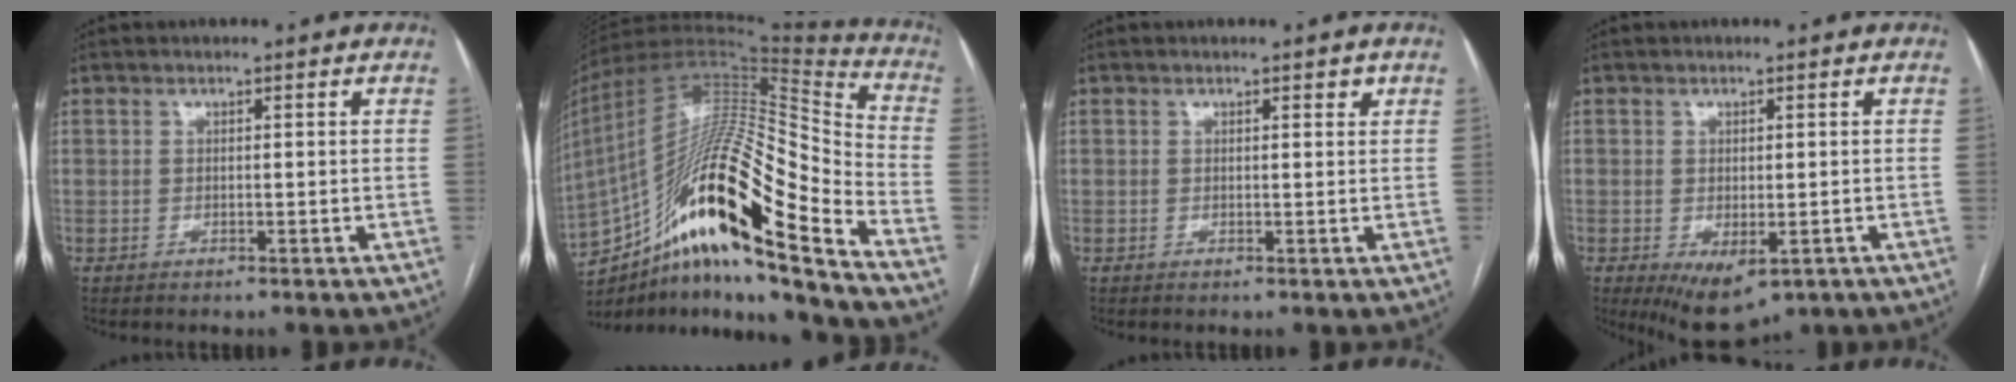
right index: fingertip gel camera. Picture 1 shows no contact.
{"total": 27.3, "force": [-15.3, 3.2, 22.3], "torque": [-0.396, 0.002, -0.268]}
{"total": 1.0, "force": [0.6, 0.4, 0.7], "torque": [-0.009, 0.000, 0.005]}
{"total": 7.1, "force": [-3.3, 3.6, 5.2], "torque": [-0.076, -0.016, -0.038]}